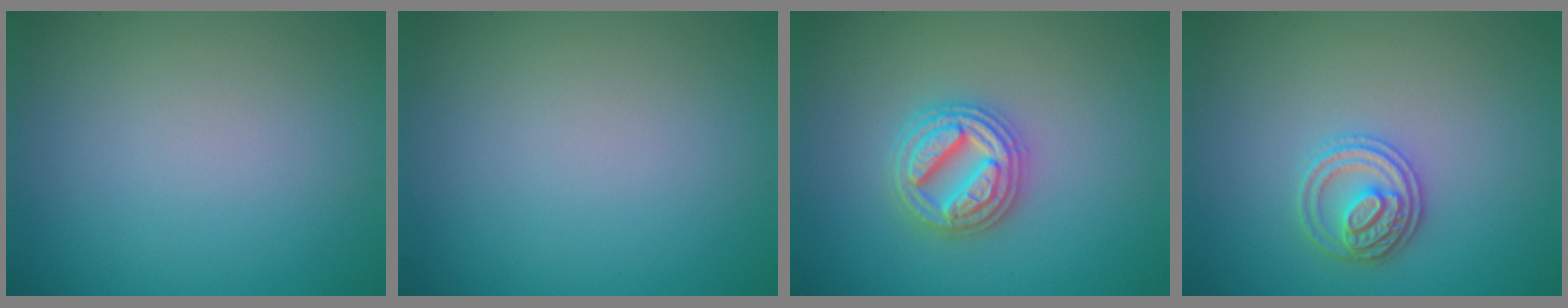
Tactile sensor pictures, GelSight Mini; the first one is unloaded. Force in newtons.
{"total": 0.0}
{"total": 4.7, "press": 4.6, "slide": 0.8}
{"total": 2.9, "press": 2.8, "slide": 0.7}